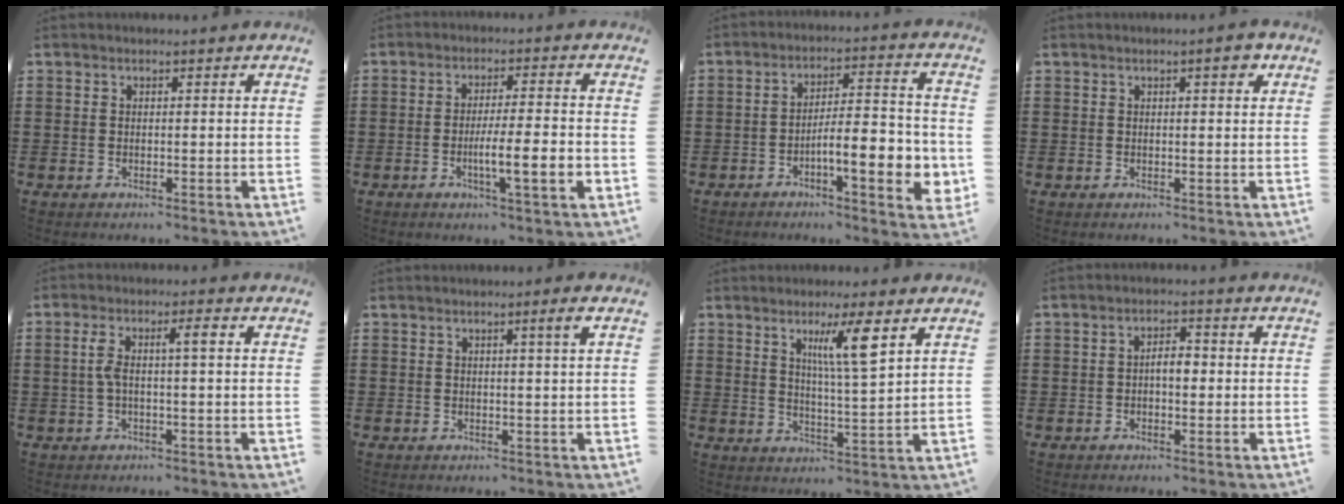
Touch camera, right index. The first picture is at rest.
{"total": 7.6, "force": [-2.2, 0.9, 7.2], "torque": [-0.124, -0.008, -0.037]}
{"total": 8.8, "force": [-3.2, 2.3, 7.9], "torque": [-0.113, -0.006, -0.056]}
{"total": 2.5, "force": [1.2, 0.5, 2.1], "torque": [-0.027, 0.000, 0.015]}
{"total": 4.4, "force": [0.3, 0.6, 4.3], "torque": [-0.089, 0.003, -0.002]}
{"total": 2.2, "force": [0.8, -0.3, 2.0], "torque": [-0.036, -0.002, 0.012]}
{"total": 7.1, "force": [3.6, 0.7, 6.1], "torque": [-0.113, -0.002, 0.054]}
{"total": 3.0, "force": [-0.3, 1.4, 2.7], "torque": [-0.051, 0.007, -0.007]}